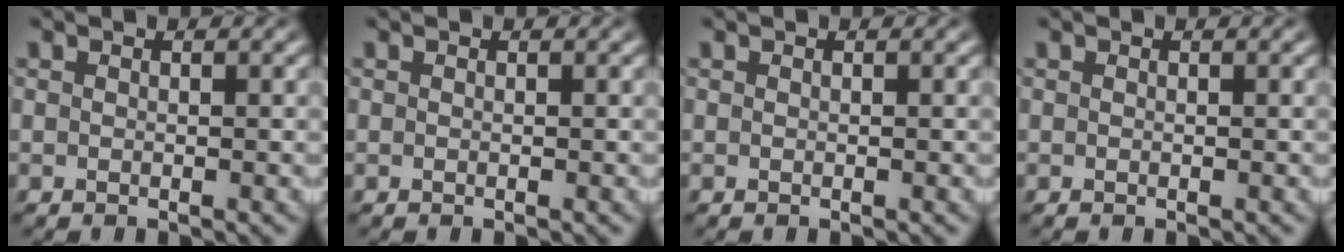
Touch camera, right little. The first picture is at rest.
{"total": 0.0}
{"total": 0.0}
{"total": 0.0}